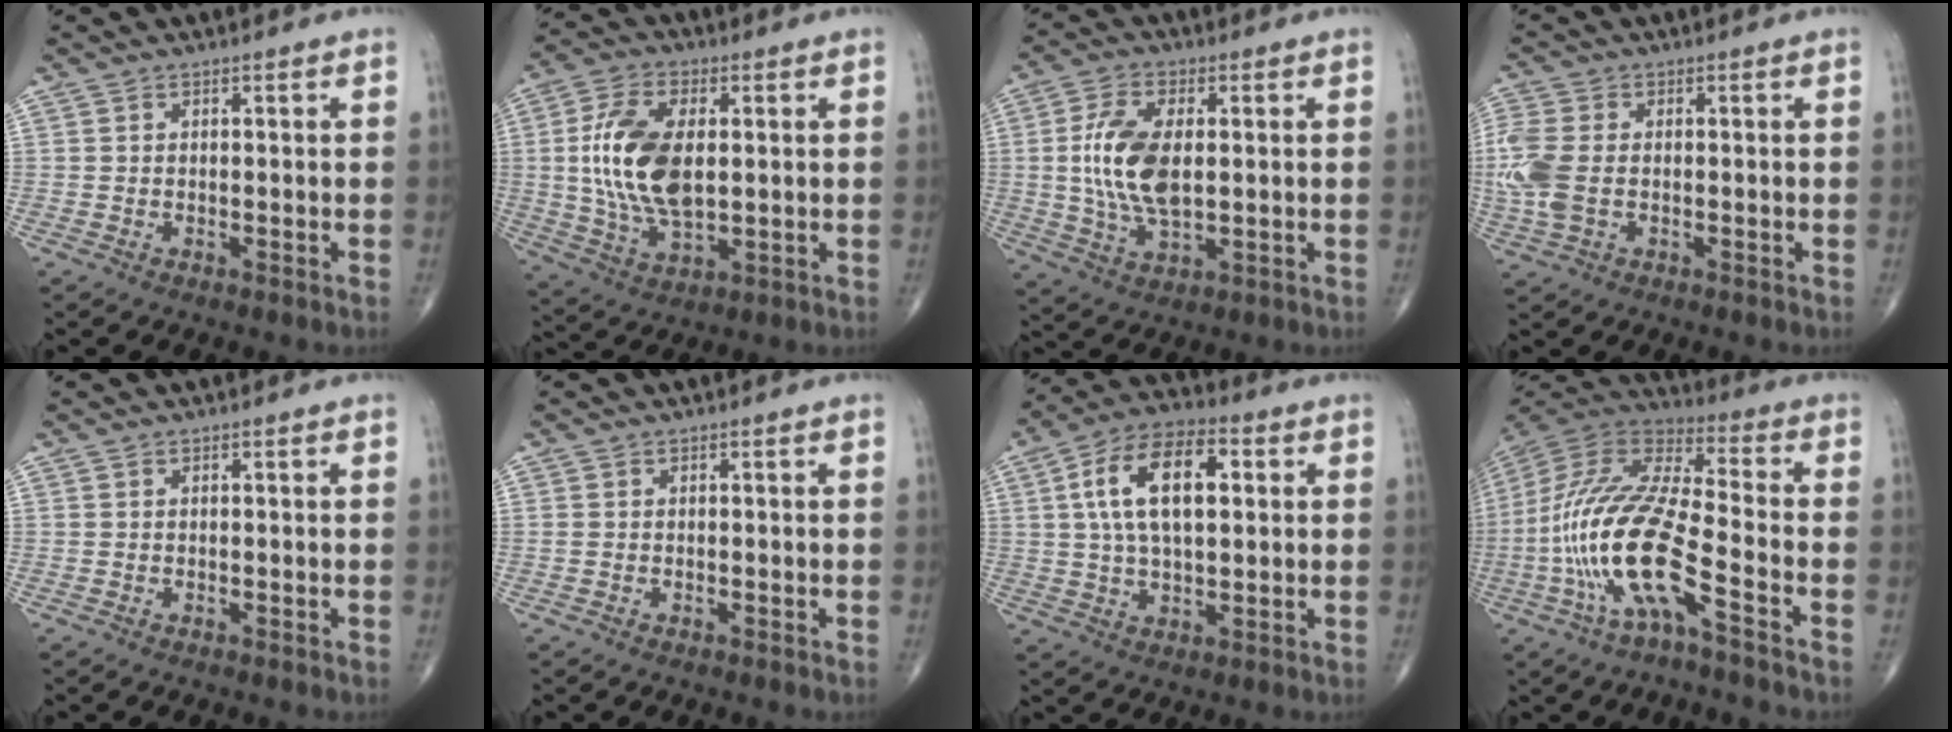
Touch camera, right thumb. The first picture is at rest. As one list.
[{"total": 15.2, "force": [1.4, 7.9, 12.9], "torque": [-0.253, -0.007, 0.030]}, {"total": 12.1, "force": [0.9, 6.1, 10.4], "torque": [-0.212, -0.006, 0.020]}, {"total": 8.8, "force": [-0.5, 5.6, 6.8], "torque": [-0.189, 0.006, -0.012]}, {"total": 0.0}, {"total": 0.6, "force": [0.0, 0.4, 0.4], "torque": [-0.012, 0.001, 0.001]}, {"total": 15.0, "force": [3.2, 7.6, 12.5], "torque": [-0.217, 0.014, 0.053]}, {"total": 20.3, "force": [-6.8, 5.2, 18.3], "torque": [-0.407, 0.038, -0.127]}]